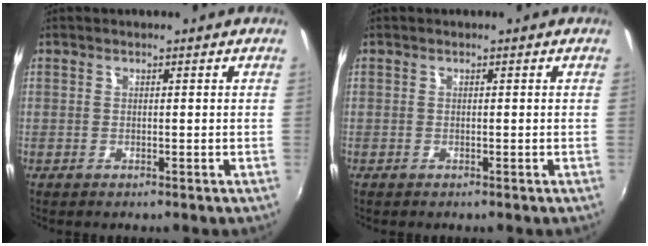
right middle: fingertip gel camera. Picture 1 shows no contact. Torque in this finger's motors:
{"motor_torque": [0.17, -0.17, 0.05, 0.01]}